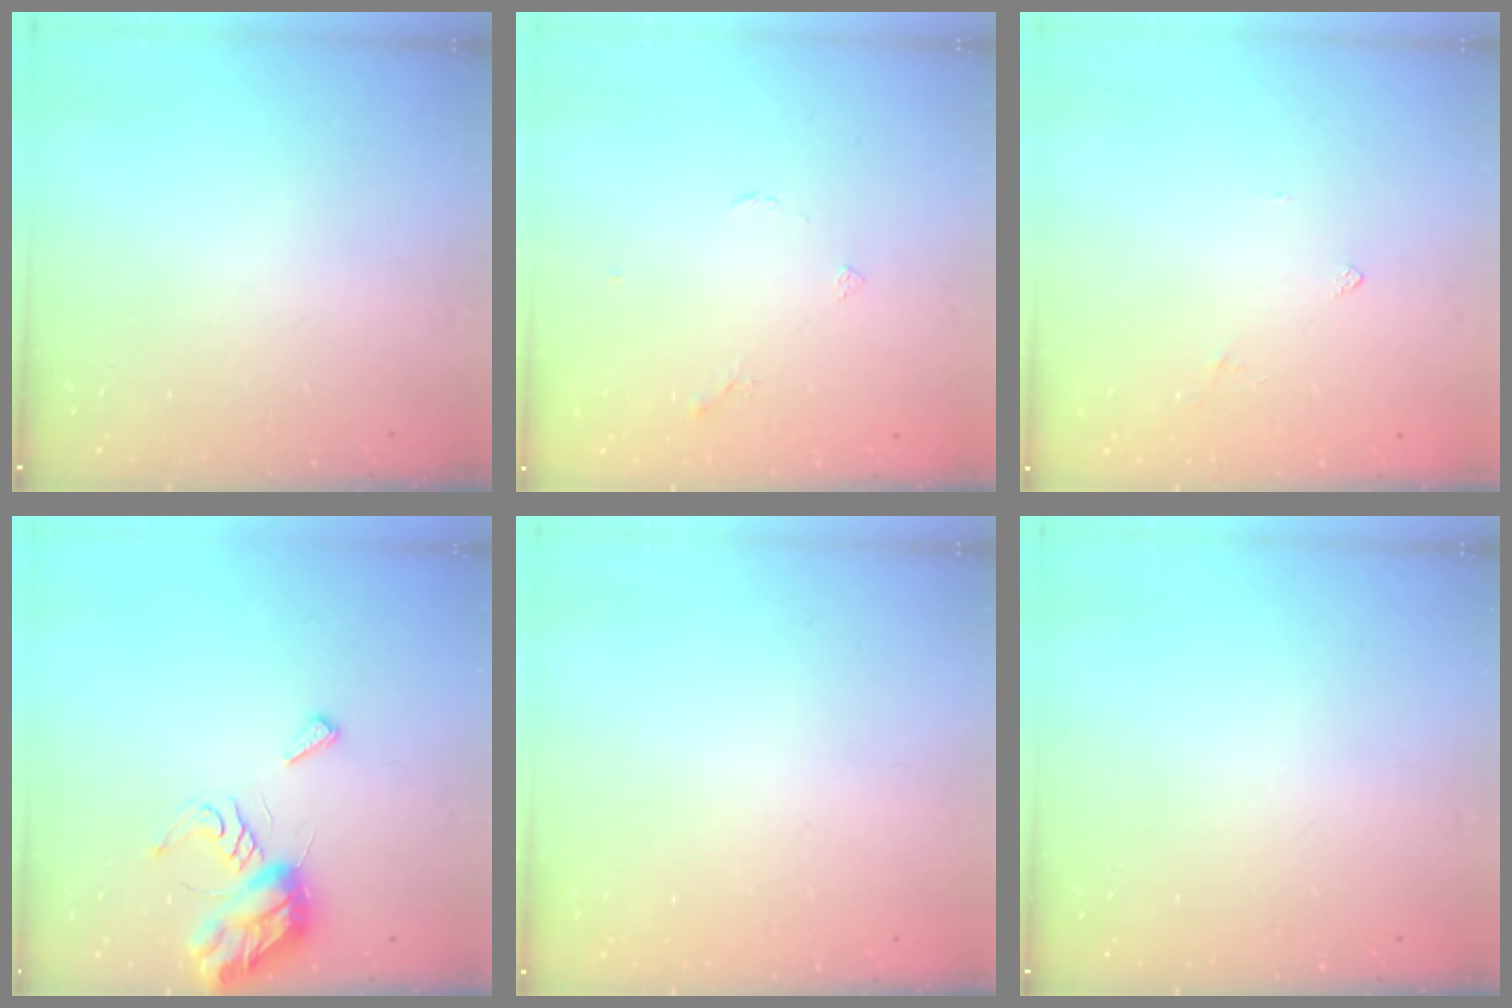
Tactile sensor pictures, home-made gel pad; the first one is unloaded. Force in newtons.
{"total": 3.3, "press": 3.2, "slide": 0.7}
{"total": 2.6, "press": 2.6, "slide": 0.5}
{"total": 12.3, "press": 12.3, "slide": 1.0}
{"total": 1.8, "press": 1.8, "slide": 0.1}
{"total": 0.0}